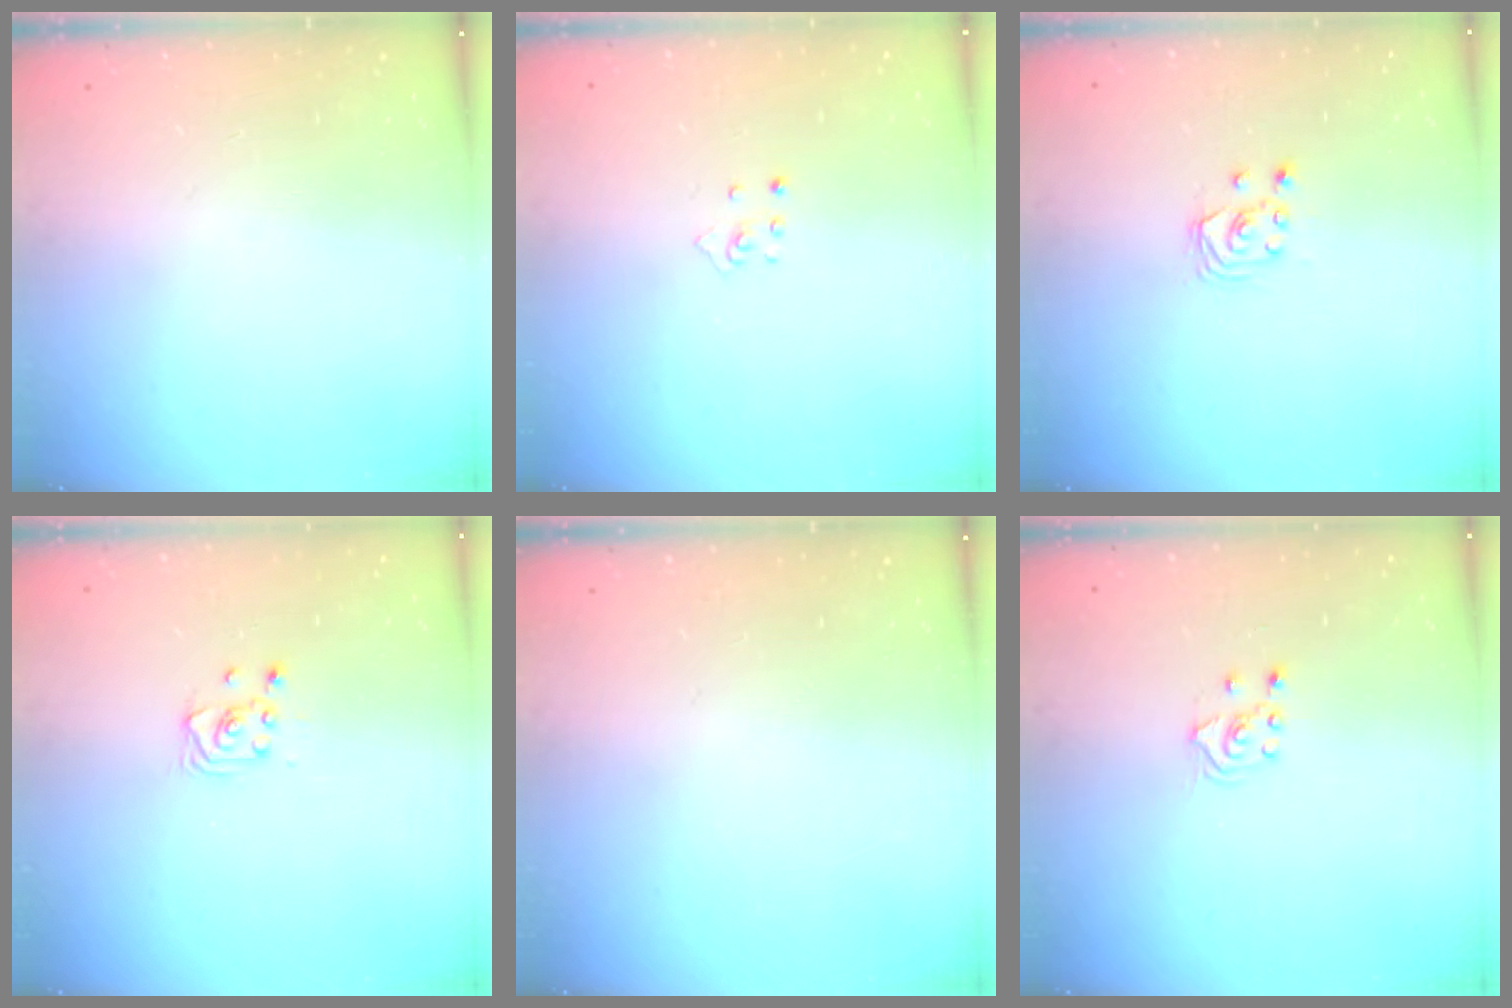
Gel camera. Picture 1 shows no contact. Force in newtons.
{"total": 2.9, "press": 2.9, "slide": 0.3}
{"total": 2.9, "press": 2.8, "slide": 0.3}
{"total": 2.6, "press": 2.6, "slide": 0.2}
{"total": 0.0}
{"total": 3.1, "press": 3.0, "slide": 0.8}